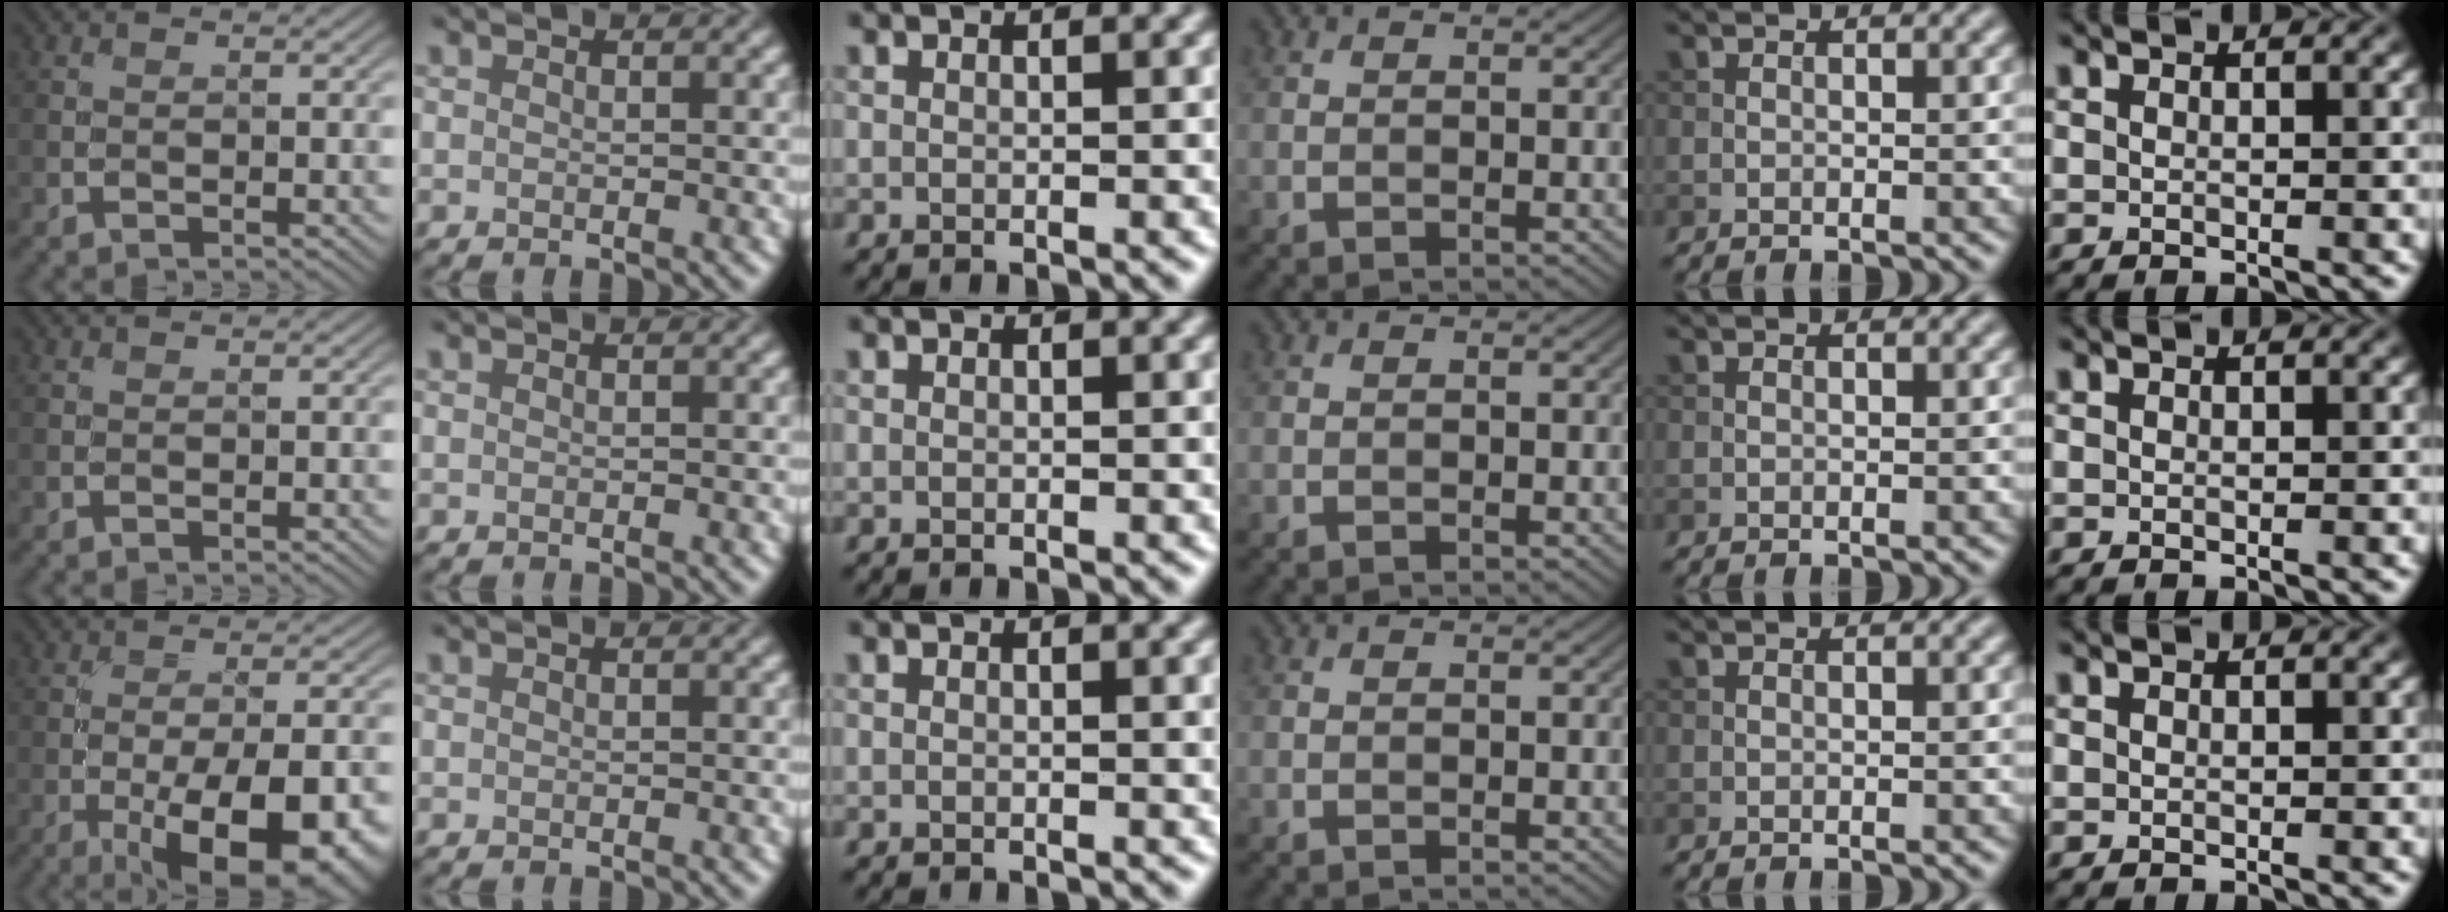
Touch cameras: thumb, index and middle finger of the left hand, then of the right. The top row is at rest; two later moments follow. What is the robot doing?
{"motion": "screw", "object": "medicine bottle"}